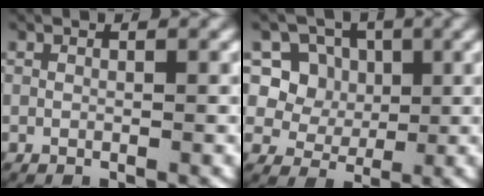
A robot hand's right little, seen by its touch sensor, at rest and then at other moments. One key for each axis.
{"total": 8.6, "fx": 0.8, "fy": 8.1, "fz": 2.7, "tx": -0.087, "ty": -0.019, "tz": 0.011}